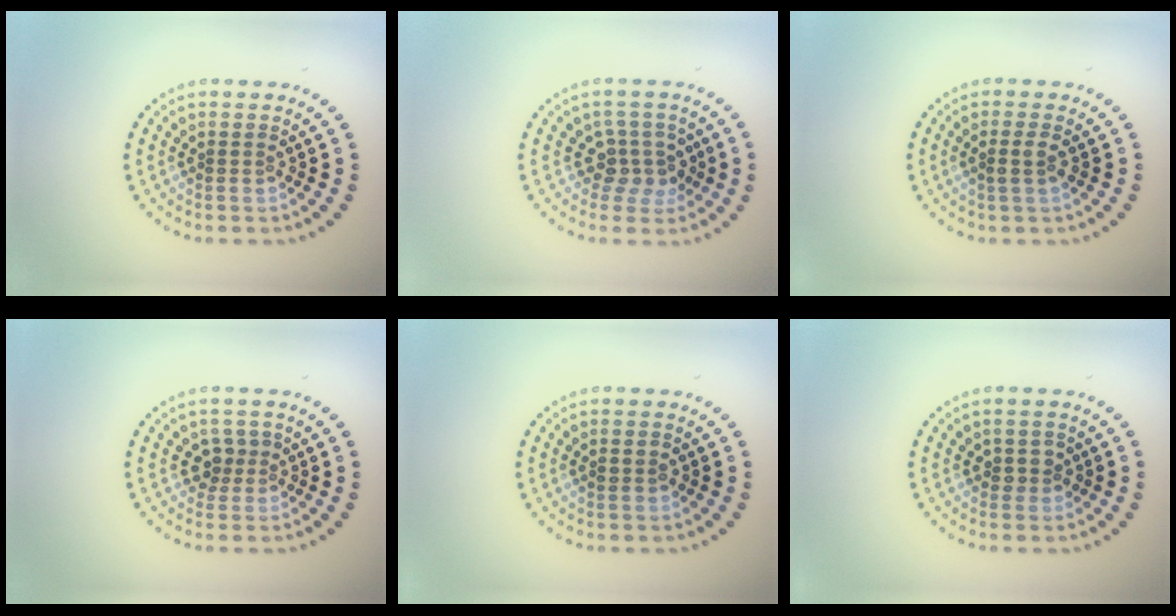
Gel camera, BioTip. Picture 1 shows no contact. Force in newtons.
{"total": 2.6, "press": 2.0, "slide": 1.7}
{"total": 1.1, "press": 1.0, "slide": 0.5}
{"total": 1.8, "press": 1.4, "slide": 1.1}
{"total": 0.8, "press": 0.8, "slide": 0.1}
{"total": 1.3, "press": 1.1, "slide": 0.6}